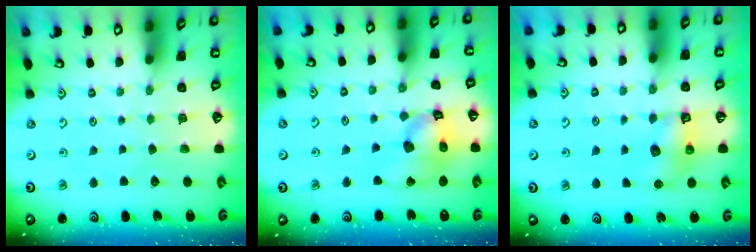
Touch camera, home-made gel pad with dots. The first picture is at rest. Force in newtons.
{"total": 14.2, "press": 14.0, "slide": 2.1}
{"total": 6.2, "press": 6.2, "slide": 0.2}